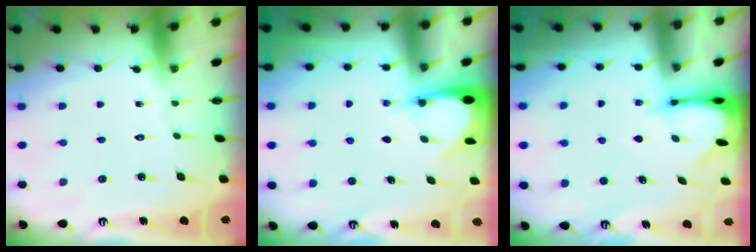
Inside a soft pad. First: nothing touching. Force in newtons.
{"total": 4.0, "press": 4.0, "slide": 0.2}
{"total": 3.3, "press": 3.2, "slide": 0.3}